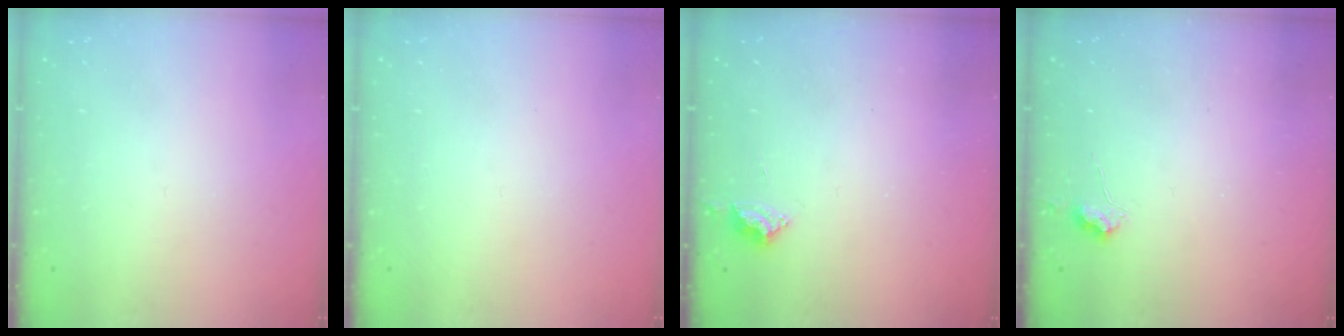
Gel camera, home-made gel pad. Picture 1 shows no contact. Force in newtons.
{"total": 0.0}
{"total": 2.9, "press": 2.8, "slide": 0.4}
{"total": 4.3, "press": 4.3, "slide": 0.7}